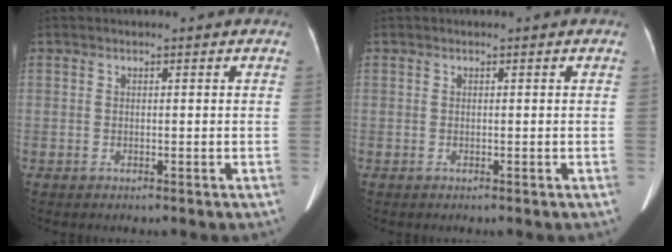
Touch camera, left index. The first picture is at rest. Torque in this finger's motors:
{"motor_torque": [0.23, -0.12, 0.04, 0.01]}